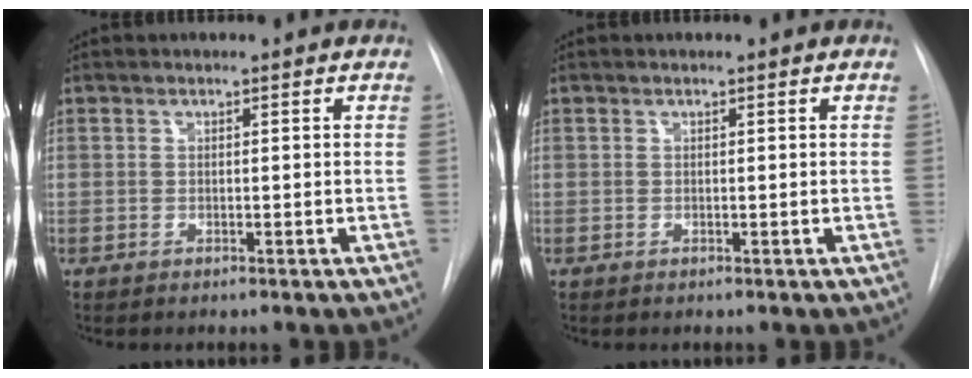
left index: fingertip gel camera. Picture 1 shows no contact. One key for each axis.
{"total": 0.0}